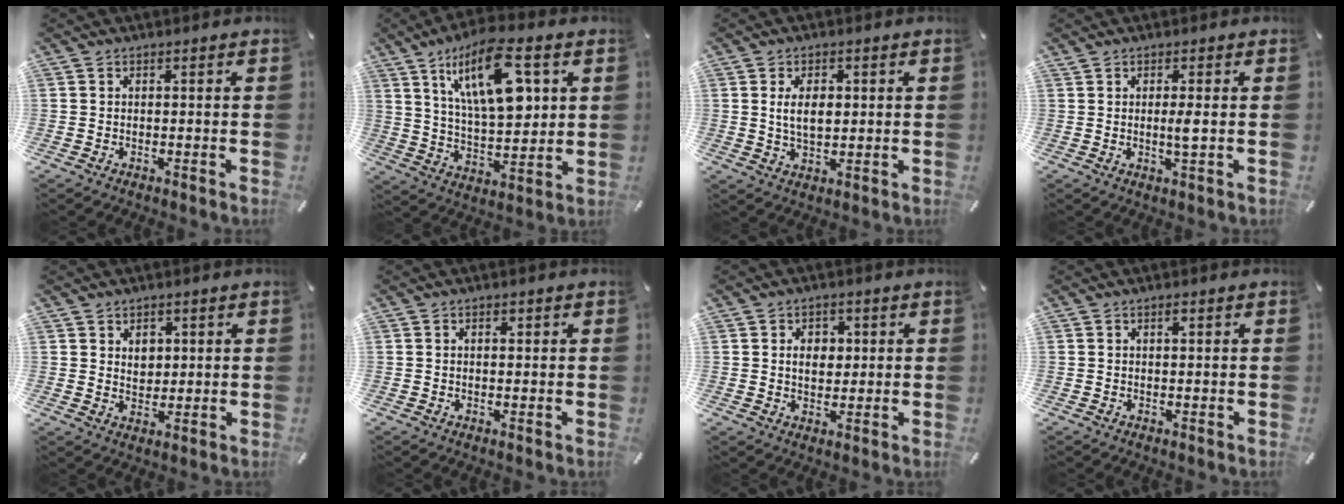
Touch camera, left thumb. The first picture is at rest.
{"total": 19.1, "force": [8.4, 8.7, 14.8], "torque": [-0.258, -0.017, 0.135]}
{"total": 5.9, "force": [1.0, 3.4, 4.7], "torque": [-0.089, 0.000, 0.010]}
{"total": 2.8, "force": [0.4, 0.2, 2.7], "torque": [-0.054, -0.005, 0.005]}
{"total": 4.0, "force": [1.4, 3.4, 1.5], "torque": [-0.014, -0.004, 0.021]}
{"total": 1.4, "force": [0.4, 0.8, 1.1], "torque": [-0.007, -0.001, 0.002]}
{"total": 5.0, "force": [0.8, 3.9, 3.1], "torque": [-0.044, -0.001, 0.007]}
{"total": 0.8, "force": [0.3, 0.3, 0.7], "torque": [-0.013, 0.003, 0.006]}